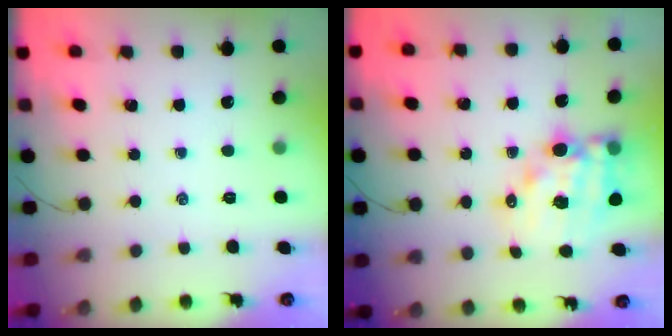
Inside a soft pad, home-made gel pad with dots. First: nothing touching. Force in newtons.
{"total": 13.3, "press": 12.8, "slide": 3.4}